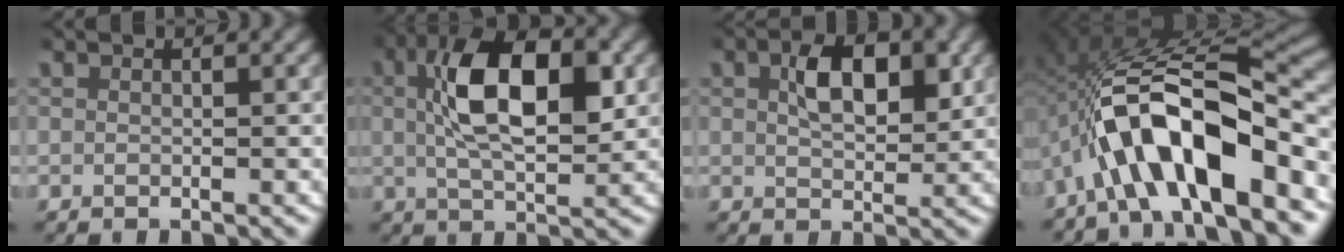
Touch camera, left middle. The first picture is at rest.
{"total": 9.1, "force": [1.6, 4.3, 7.9], "torque": [-0.143, -0.001, 0.024]}
{"total": 4.7, "force": [1.3, 2.5, 3.8], "torque": [-0.061, 0.001, 0.018]}
{"total": 13.0, "force": [-1.7, 6.4, 11.1], "torque": [-0.198, 0.002, -0.022]}